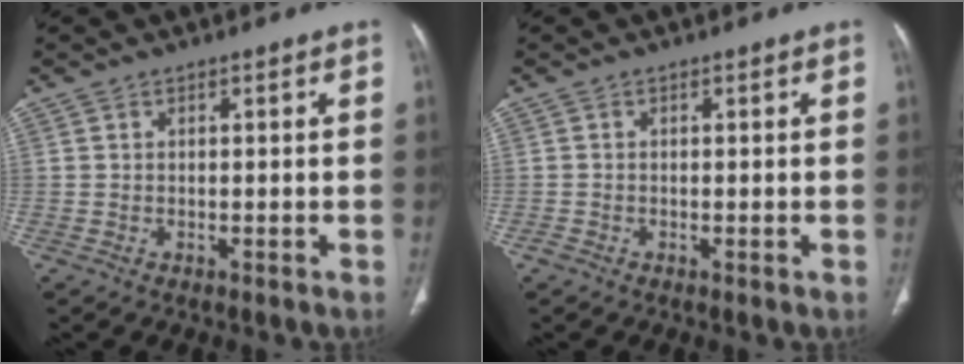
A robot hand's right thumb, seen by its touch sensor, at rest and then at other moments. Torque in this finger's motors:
{"motor_torque": [1.77, 1.59, 0.01, -0.39, -0.03]}